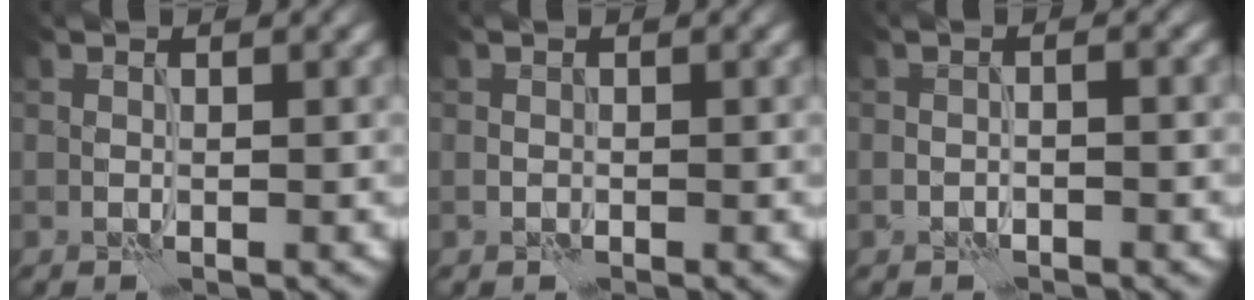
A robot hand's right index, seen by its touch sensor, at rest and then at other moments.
{"total": 0.0}
{"total": 0.8, "force": [-0.7, -0.3, 0.3], "torque": [-0.006, -0.001, -0.013]}